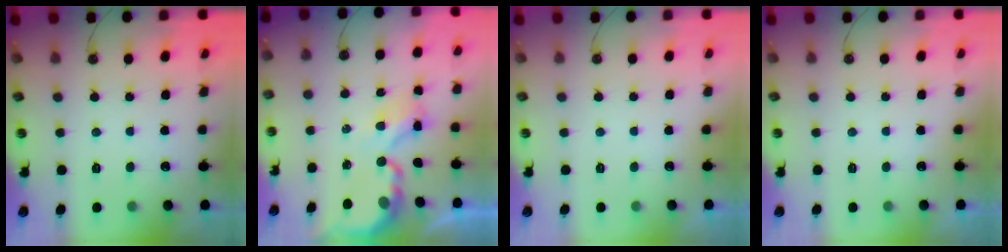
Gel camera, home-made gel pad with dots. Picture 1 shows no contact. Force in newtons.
{"total": 4.7, "press": 4.7, "slide": 0.3}
{"total": 0.0}
{"total": 0.0}